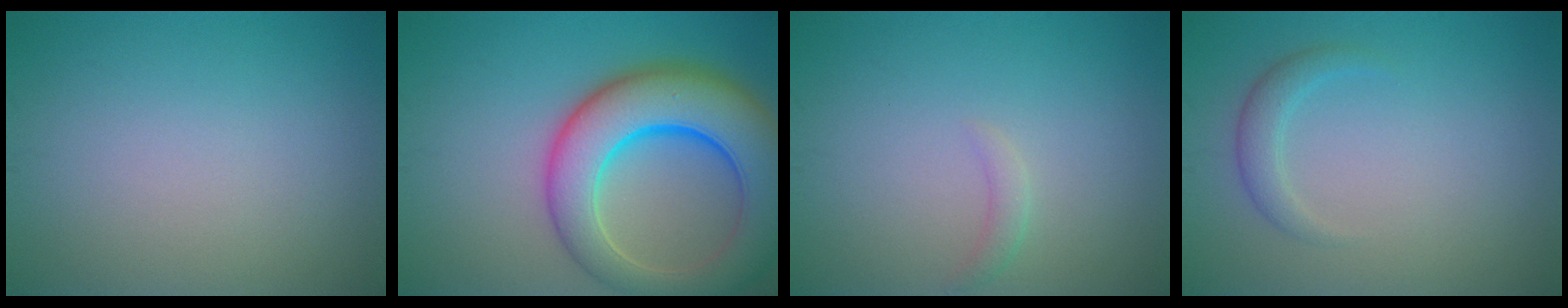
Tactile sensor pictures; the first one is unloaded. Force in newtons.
{"total": 10.8, "press": 10.8, "slide": 0.6}
{"total": 1.0, "press": 1.0, "slide": 0.1}
{"total": 1.8, "press": 1.8, "slide": 0.1}